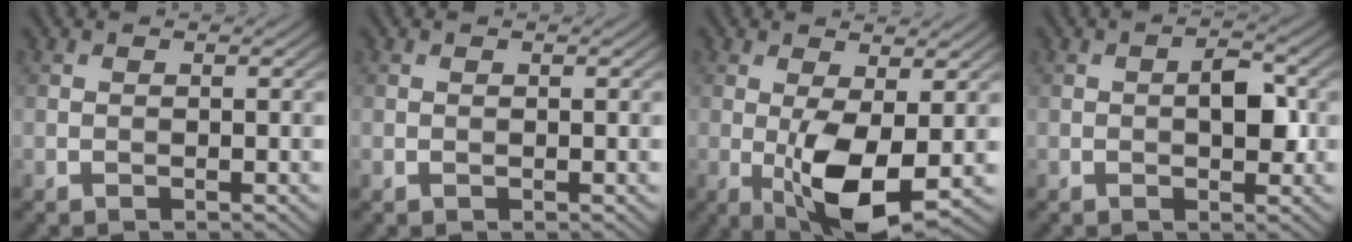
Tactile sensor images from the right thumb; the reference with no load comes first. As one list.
[{"total": 0.0}, {"total": 7.7, "force": [-1.2, 2.8, 7.0], "torque": [-0.140, -0.007, -0.017]}, {"total": 3.8, "force": [0.0, 1.8, 3.3], "torque": [-0.052, 0.003, -0.004]}]